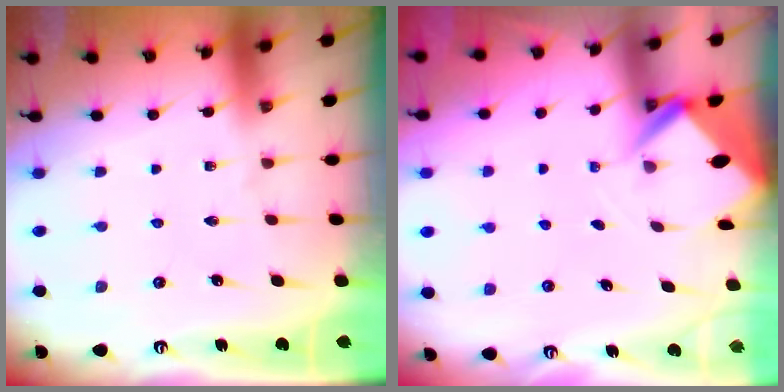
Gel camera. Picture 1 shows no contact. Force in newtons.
{"total": 2.6, "press": 2.6, "slide": 0.1}